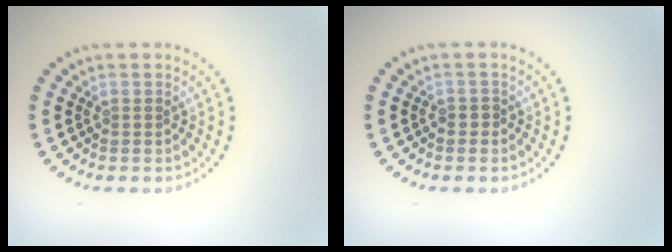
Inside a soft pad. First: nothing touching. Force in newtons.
{"total": 0.5, "press": 0.4, "slide": 0.4}